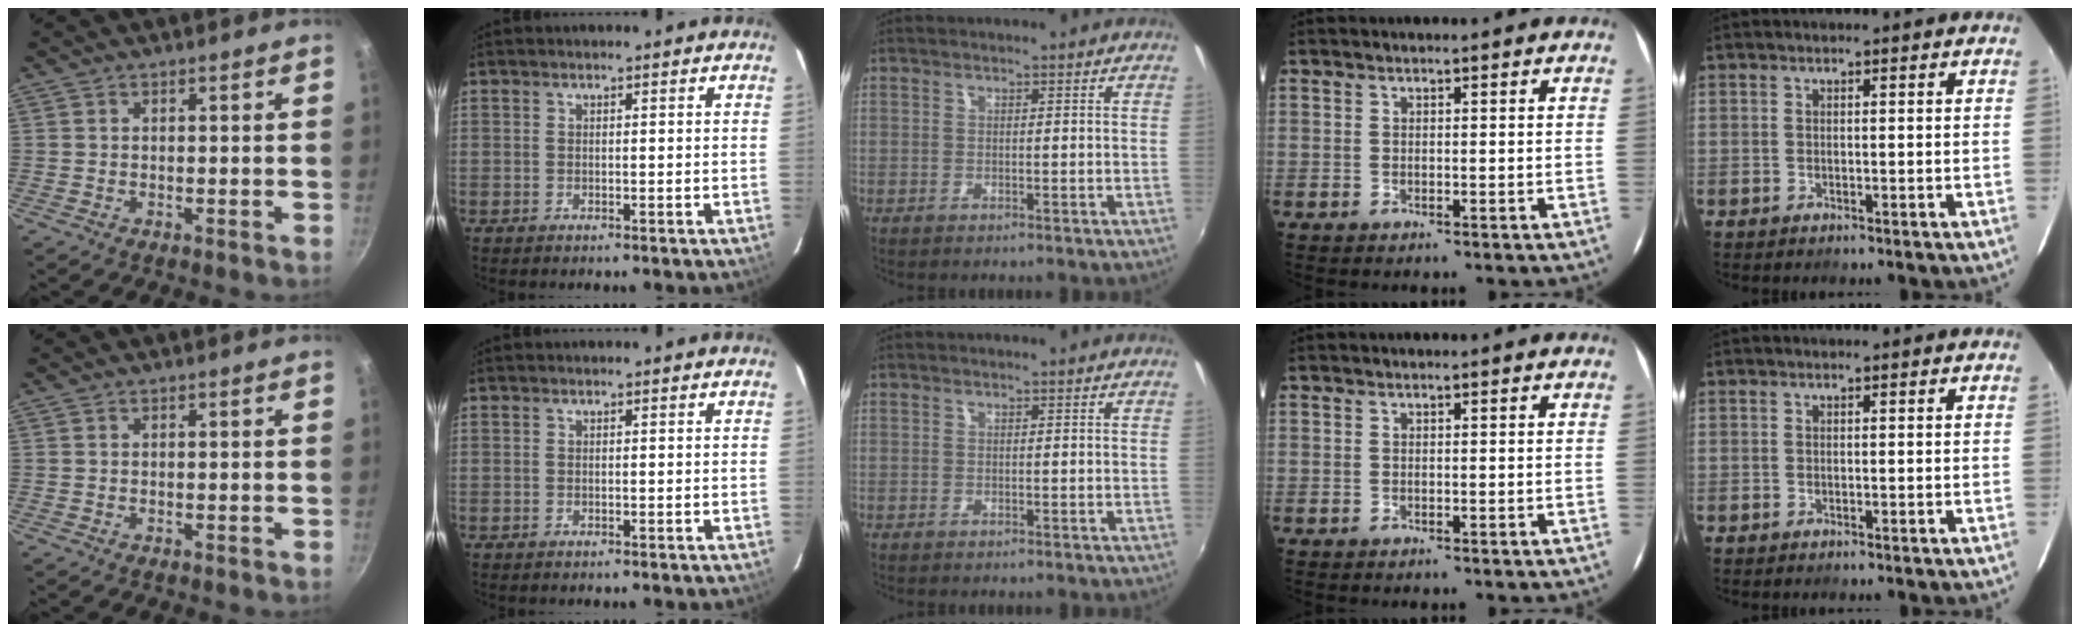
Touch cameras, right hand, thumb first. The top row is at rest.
{}